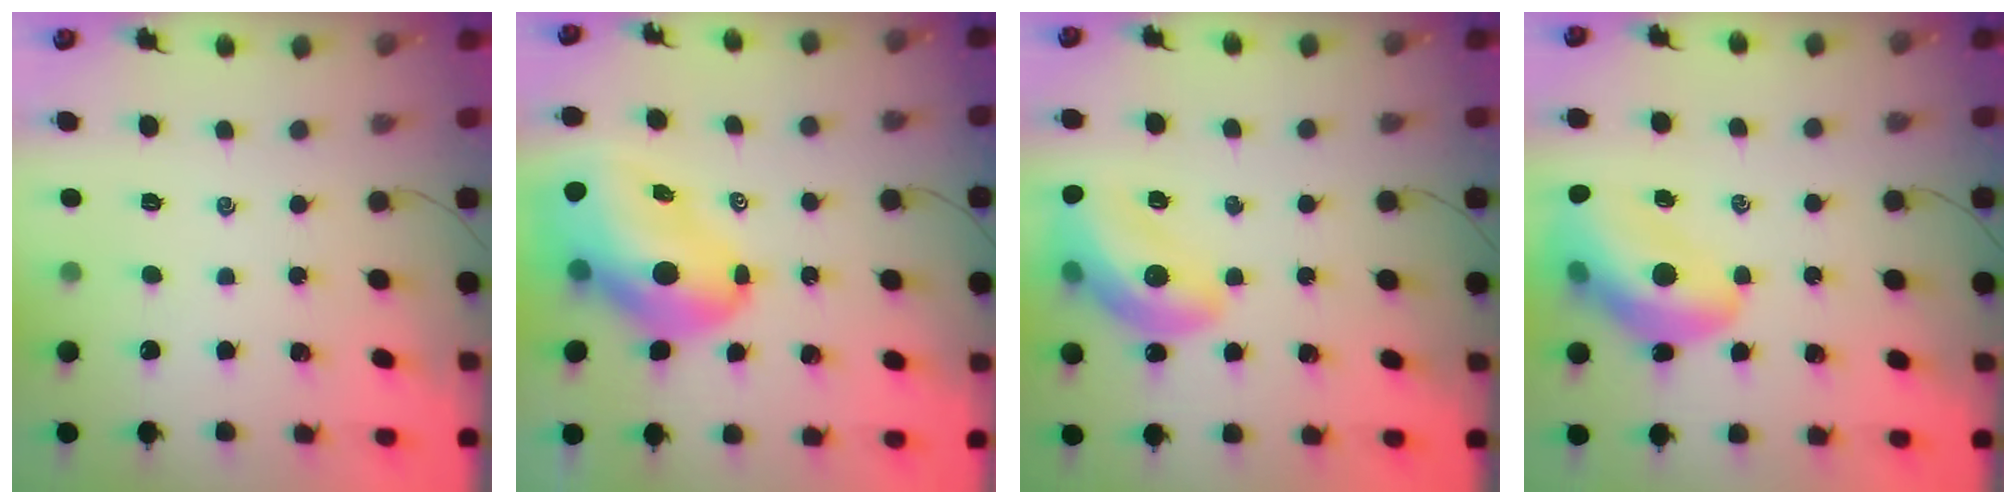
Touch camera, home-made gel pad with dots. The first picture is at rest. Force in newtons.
{"total": 15.1, "press": 14.4, "slide": 4.7}
{"total": 16.3, "press": 16.2, "slide": 2.1}
{"total": 15.4, "press": 14.9, "slide": 3.8}